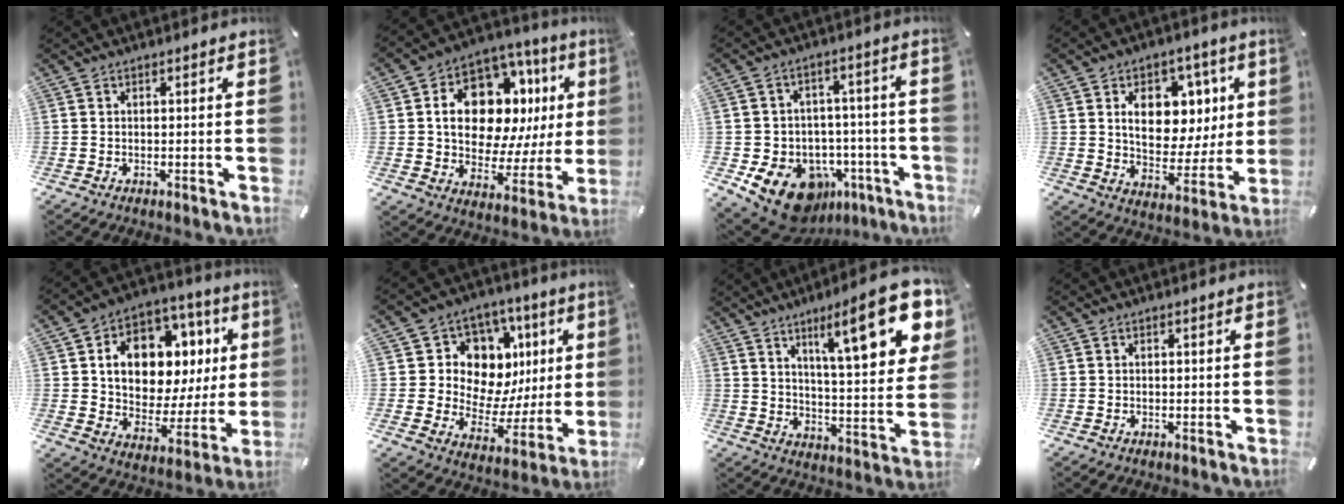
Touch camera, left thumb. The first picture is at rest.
{"total": 17.3, "force": [6.3, 11.1, 11.7], "torque": [-0.179, -0.040, 0.113]}
{"total": 15.6, "force": [-8.3, 10.8, 7.5], "torque": [-0.111, 0.048, -0.127]}
{"total": 13.6, "force": [4.3, 10.5, 7.5], "torque": [-0.100, -0.021, 0.079]}
{"total": 15.1, "force": [5.2, 10.5, 9.5], "torque": [-0.153, -0.034, 0.097]}
{"total": 11.3, "force": [3.7, 10.1, 3.5], "torque": [-0.038, -0.054, 0.073]}
{"total": 20.4, "force": [10.6, 5.7, 16.5], "torque": [-0.232, -0.061, 0.155]}
{"total": 0.0}